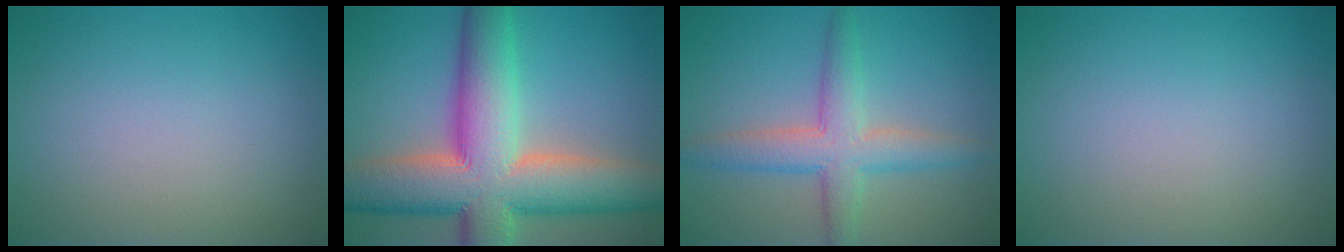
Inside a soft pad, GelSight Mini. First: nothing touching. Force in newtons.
{"total": 14.4, "press": 14.4, "slide": 0.8}
{"total": 4.8, "press": 4.8, "slide": 0.2}
{"total": 0.0}